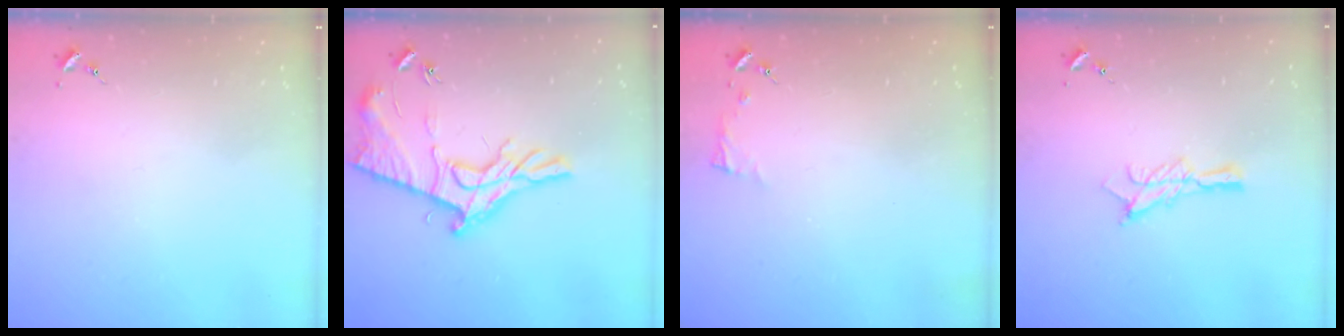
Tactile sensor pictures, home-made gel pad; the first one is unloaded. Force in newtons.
{"total": 17.4, "press": 17.3, "slide": 0.9}
{"total": 3.8, "press": 3.7, "slide": 0.4}
{"total": 9.5, "press": 9.5, "slide": 0.4}